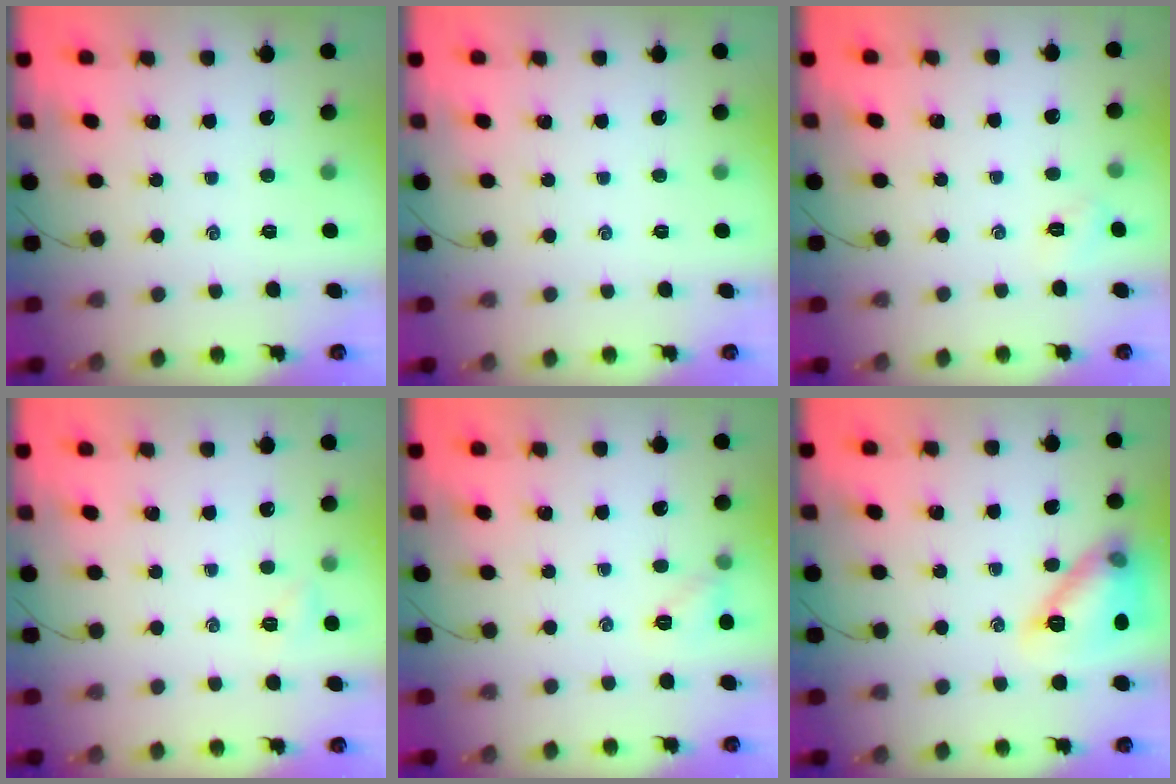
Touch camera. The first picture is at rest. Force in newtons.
{"total": 0.0}
{"total": 2.8, "press": 2.7, "slide": 0.8}
{"total": 3.3, "press": 3.2, "slide": 1.1}
{"total": 5.7, "press": 5.6, "slide": 1.1}
{"total": 13.3, "press": 13.3, "slide": 0.5}